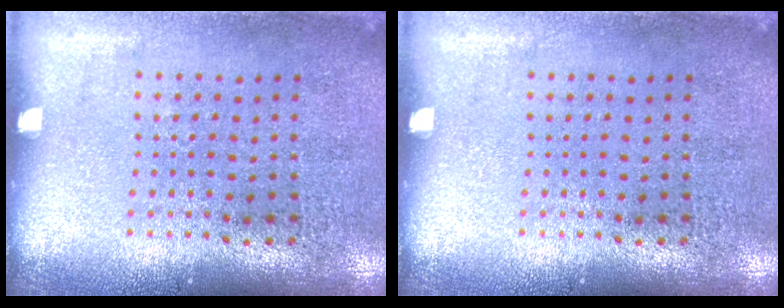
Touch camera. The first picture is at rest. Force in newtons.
{"total": 0.0}